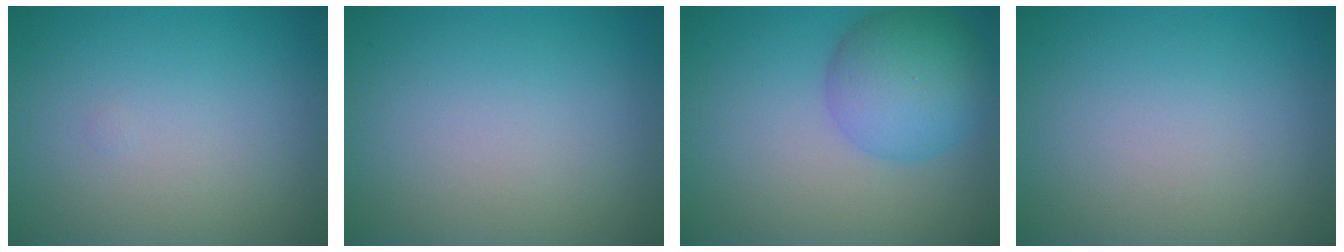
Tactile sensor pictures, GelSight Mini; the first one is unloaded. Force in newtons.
{"total": 0.0}
{"total": 6.2, "press": 6.2, "slide": 0.3}
{"total": 0.0}